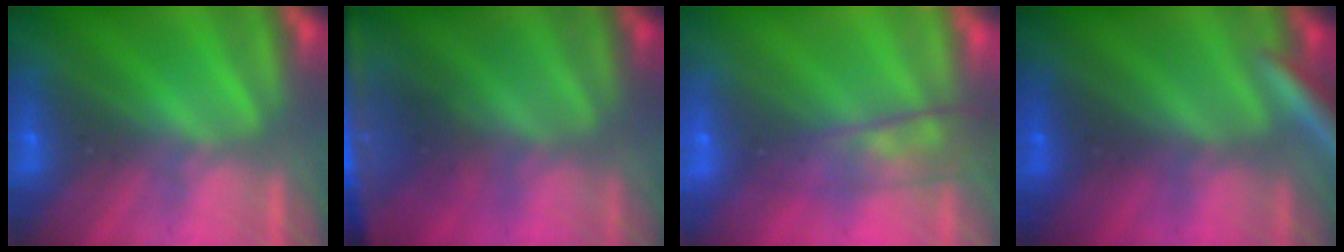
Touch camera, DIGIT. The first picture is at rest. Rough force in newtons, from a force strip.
{"total": 4.5}
{"total": 5.8}
{"total": 2.8}